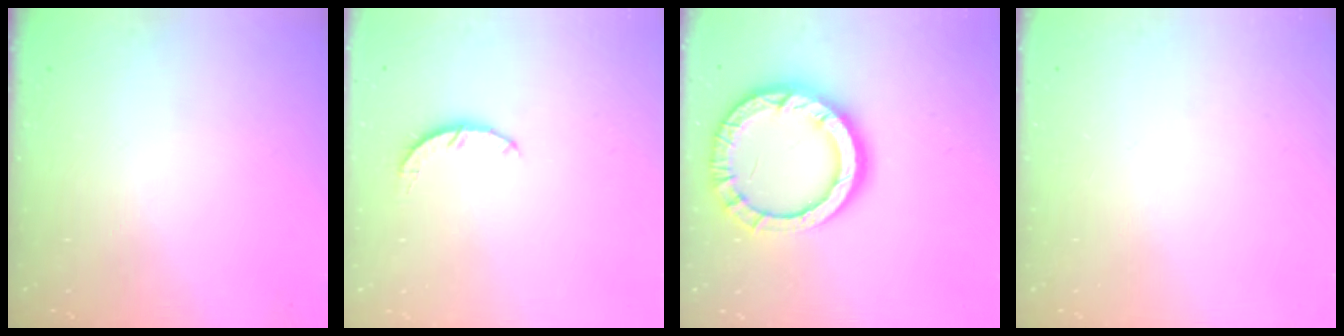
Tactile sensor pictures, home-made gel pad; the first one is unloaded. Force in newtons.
{"total": 3.0, "press": 3.0, "slide": 0.4}
{"total": 16.9, "press": 16.8, "slide": 1.4}
{"total": 0.0}